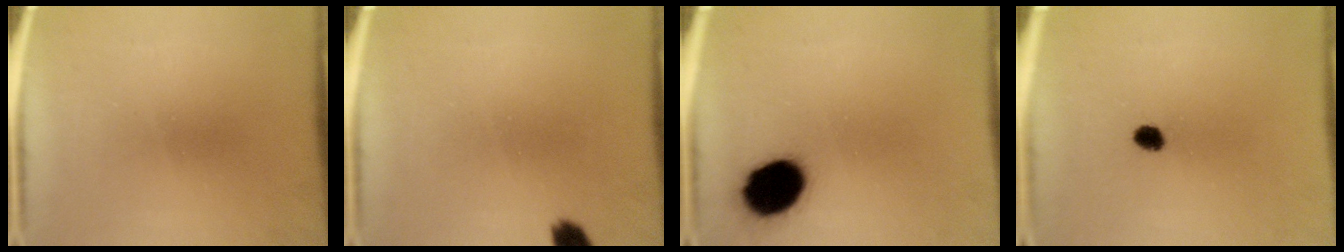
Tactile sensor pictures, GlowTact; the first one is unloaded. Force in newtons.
{"total": 2.9}
{"total": 13.2}
{"total": 2.3}